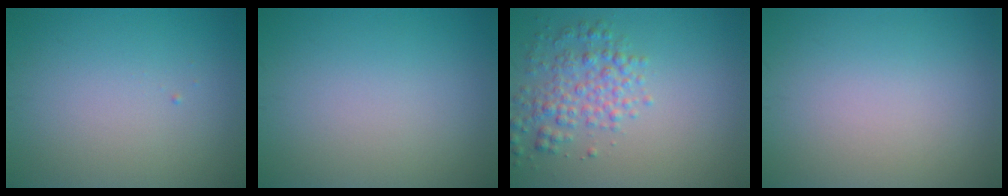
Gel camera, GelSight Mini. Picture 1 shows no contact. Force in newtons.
{"total": 0.0}
{"total": 3.6, "press": 3.6, "slide": 0.2}
{"total": 0.0}